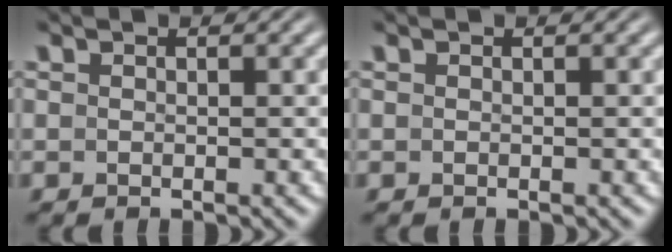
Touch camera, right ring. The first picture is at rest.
{"total": 0.0}